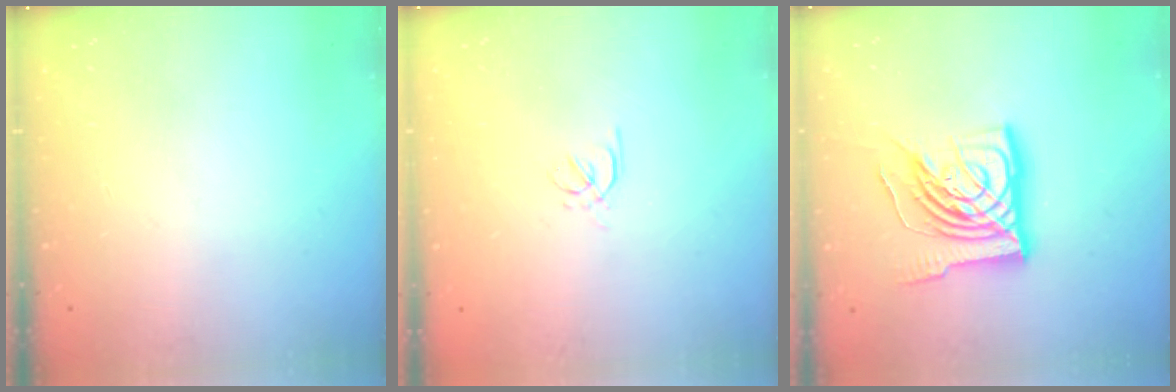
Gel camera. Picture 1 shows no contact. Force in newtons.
{"total": 1.6, "press": 1.5, "slide": 0.5}
{"total": 17.6, "press": 17.5, "slide": 1.9}